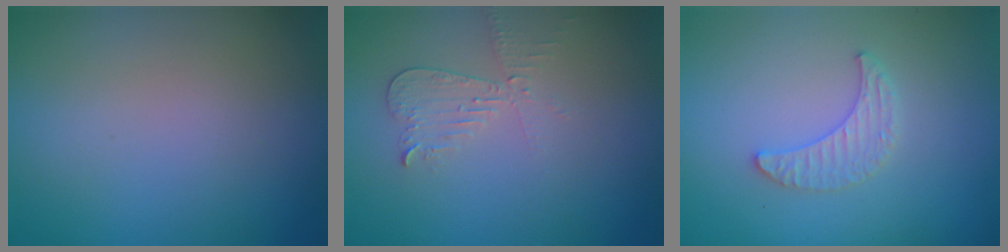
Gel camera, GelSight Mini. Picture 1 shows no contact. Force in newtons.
{"total": 2.1, "press": 2.1, "slide": 0.1}
{"total": 2.0, "press": 1.9, "slide": 0.5}